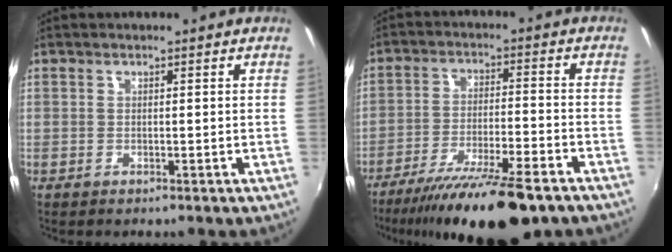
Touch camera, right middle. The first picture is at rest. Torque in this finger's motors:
{"motor_torque": [1.07, -1.07, 0.52, 0.11]}